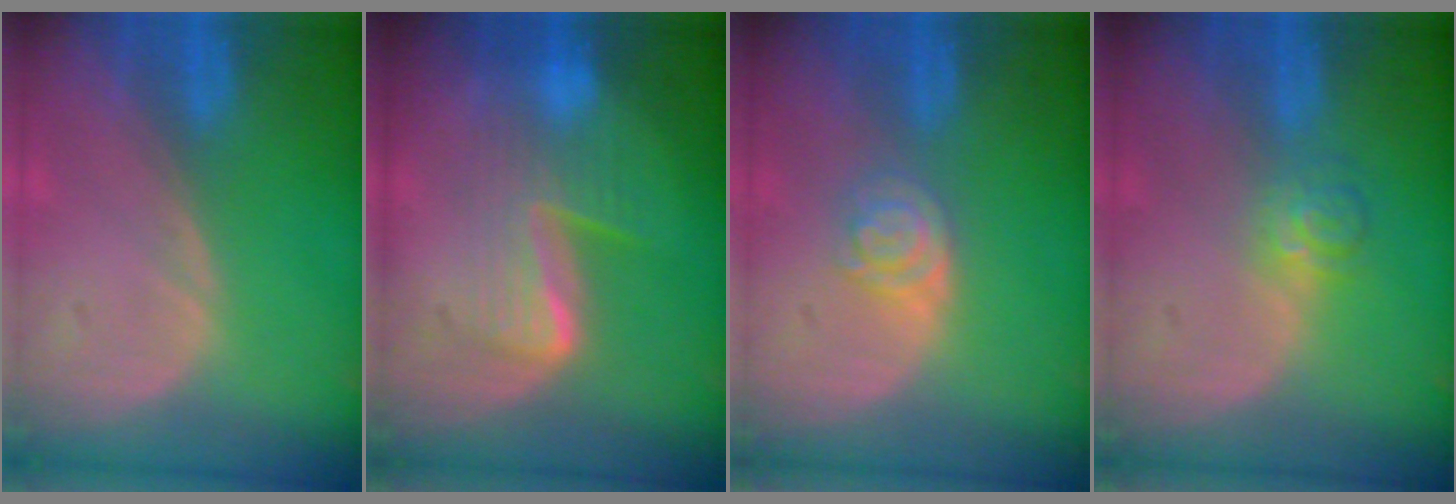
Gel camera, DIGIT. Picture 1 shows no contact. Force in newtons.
{"total": 6.4, "press": 6.3, "slide": 1.3}
{"total": 4.0, "press": 3.6, "slide": 1.8}
{"total": 3.6, "press": 3.4, "slide": 1.2}